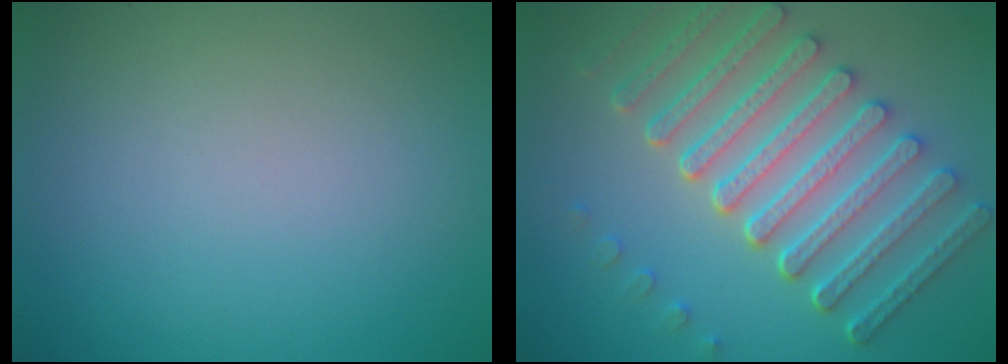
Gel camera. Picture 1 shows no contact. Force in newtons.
{"total": 7.9, "press": 6.1, "slide": 5.0}